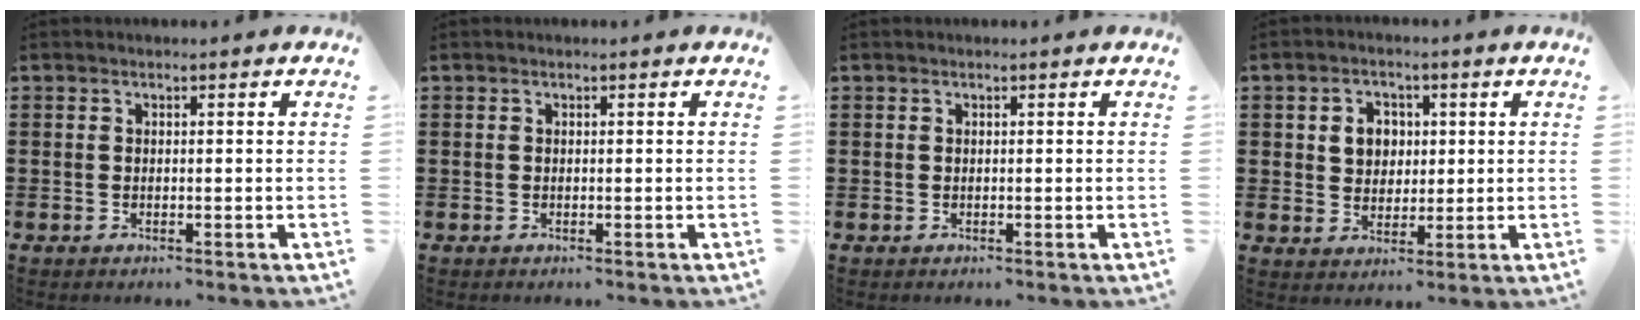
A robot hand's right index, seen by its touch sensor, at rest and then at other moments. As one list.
[{"total": 0.0}, {"total": 0.0}, {"total": 4.3, "force": [0.8, 3.7, 2.0], "torque": [-0.047, 0.010, 0.009]}]